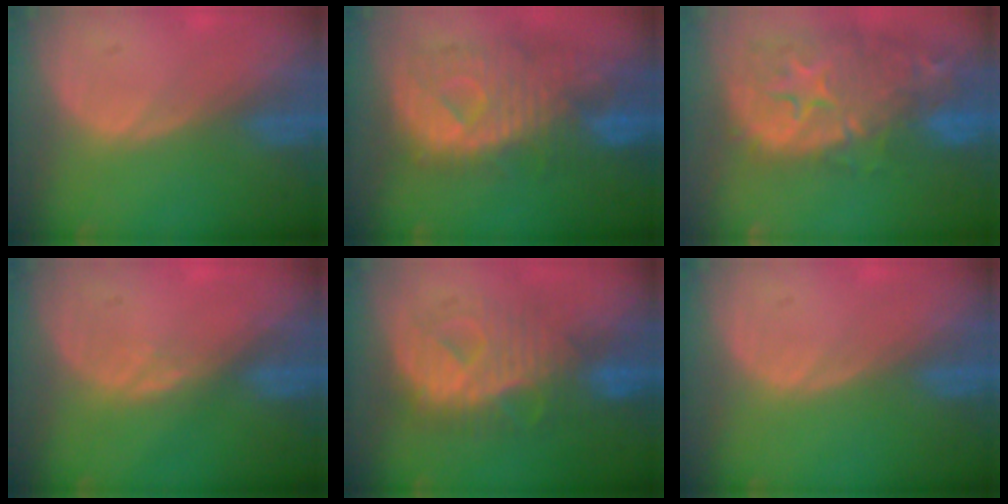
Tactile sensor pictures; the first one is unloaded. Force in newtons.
{"total": 10.9, "press": 9.7, "slide": 5.0}
{"total": 14.7, "press": 11.8, "slide": 8.8}
{"total": 0.9, "press": 0.9, "slide": 0.4}
{"total": 8.4, "press": 8.4, "slide": 0.1}
{"total": 0.0}